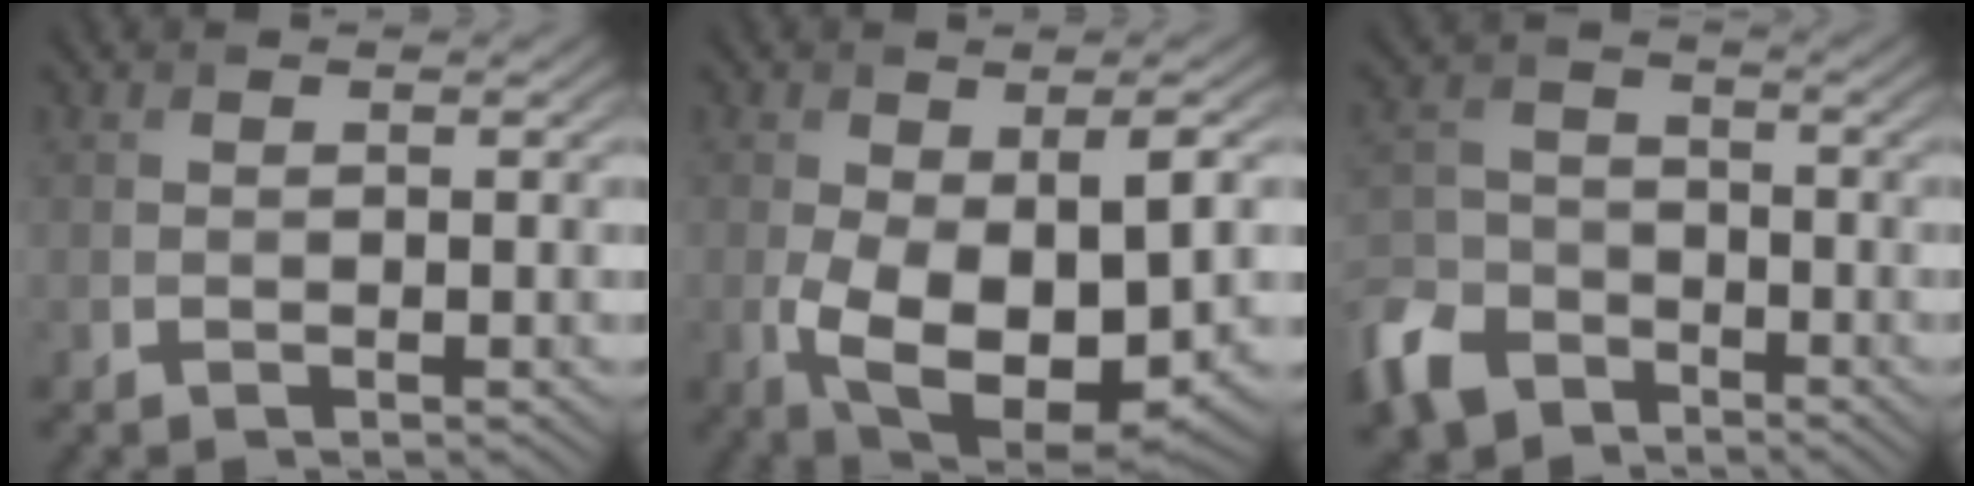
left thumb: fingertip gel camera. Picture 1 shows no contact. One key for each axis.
{"total": 11.6, "fx": -1.8, "fy": 6.1, "fz": 9.7, "tx": -0.194, "ty": -0.045, "tz": -0.012}
{"total": 9.3, "fx": -6.2, "fy": 5.7, "fz": 3.9, "tx": -0.102, "ty": -0.014, "tz": -0.143}